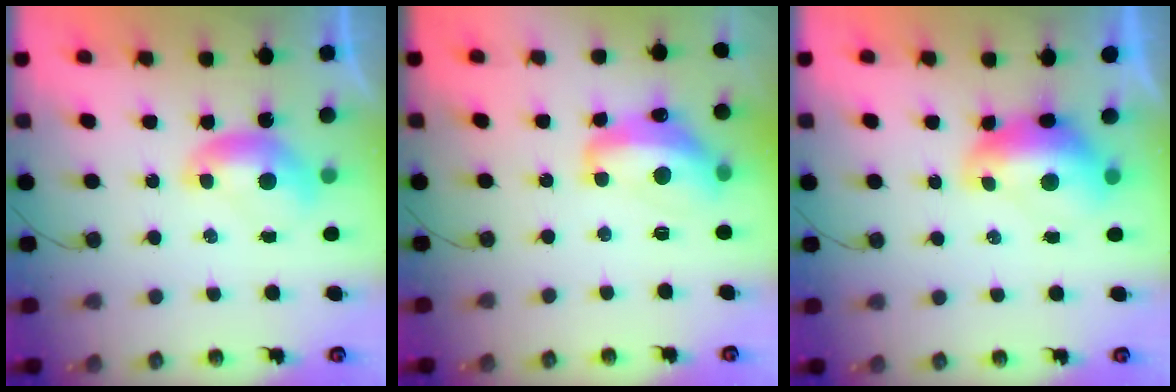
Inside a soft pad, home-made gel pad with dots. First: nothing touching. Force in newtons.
{"total": 8.8, "press": 8.8, "slide": 0.8}
{"total": 2.8, "press": 2.7, "slide": 0.7}